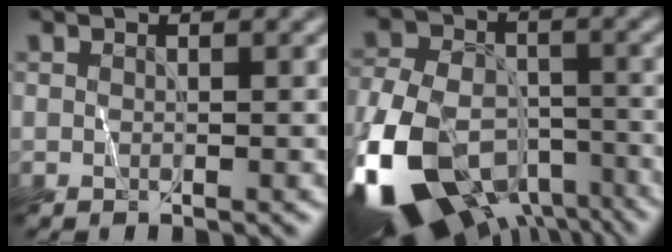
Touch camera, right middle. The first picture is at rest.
{"total": 17.3, "force": [-9.4, 10.8, 9.8], "torque": [-0.211, -0.039, -0.138]}